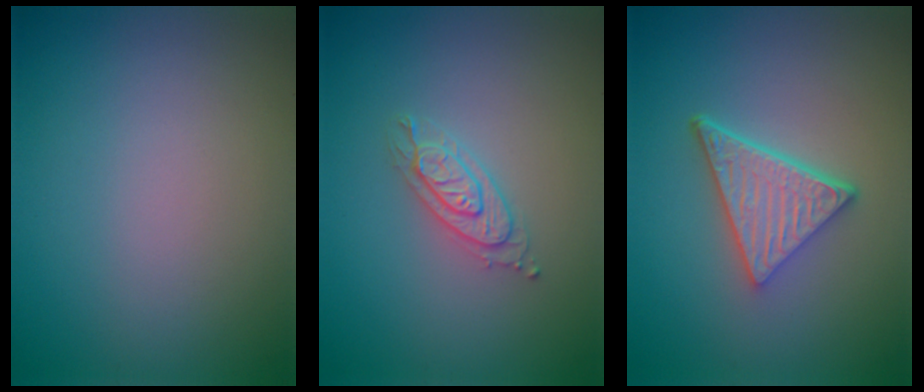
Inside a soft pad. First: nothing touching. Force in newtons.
{"total": 2.1, "press": 2.1, "slide": 0.2}
{"total": 5.1, "press": 3.6, "slide": 3.7}